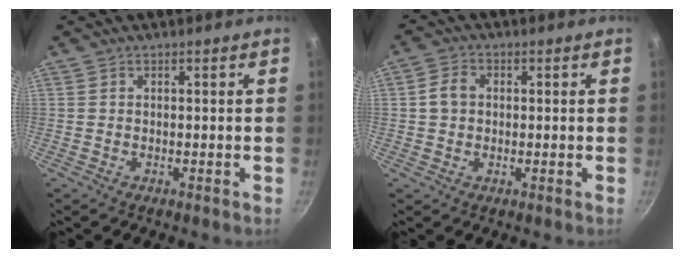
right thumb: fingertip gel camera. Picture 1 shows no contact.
{"total": 3.9, "force": [0.3, 3.1, 2.3], "torque": [-0.035, 0.011, -0.001]}